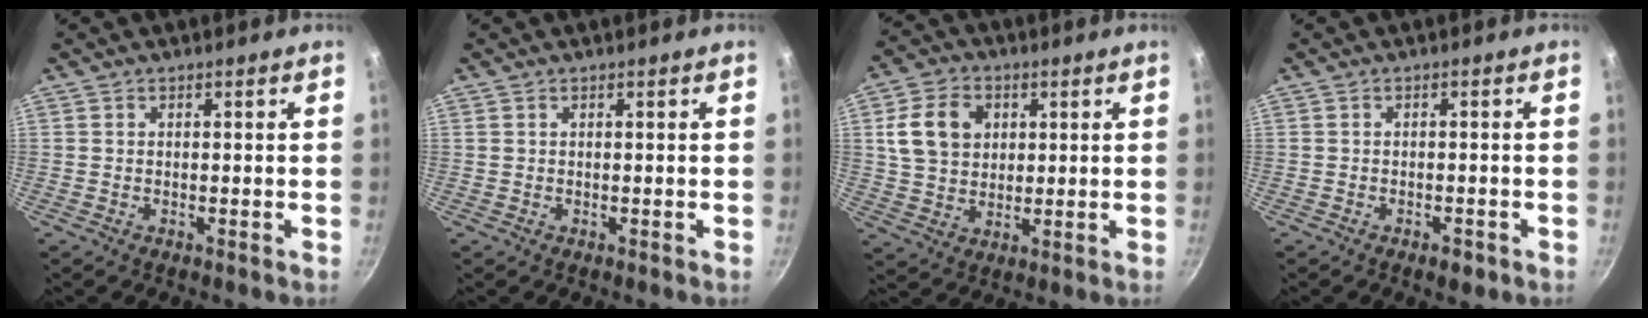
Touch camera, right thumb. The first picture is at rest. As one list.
[{"total": 0.0}, {"total": 10.8, "force": [3.0, 8.4, 6.2], "torque": [-0.095, 0.000, 0.056]}, {"total": 2.6, "force": [-1.5, 1.1, 1.8], "torque": [-0.020, 0.004, -0.019]}]